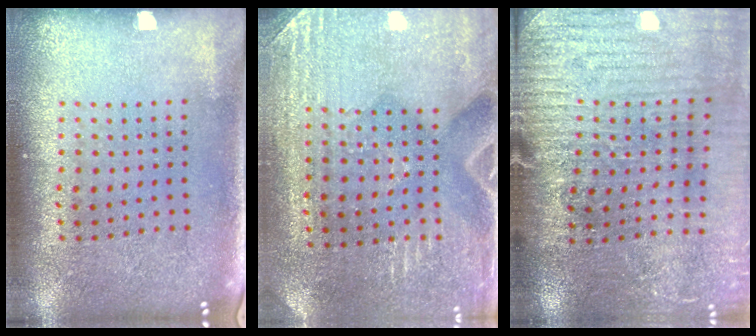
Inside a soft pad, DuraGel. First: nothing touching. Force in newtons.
{"total": 3.0, "press": 2.9, "slide": 0.6}
{"total": 2.9, "press": 2.9, "slide": 0.6}